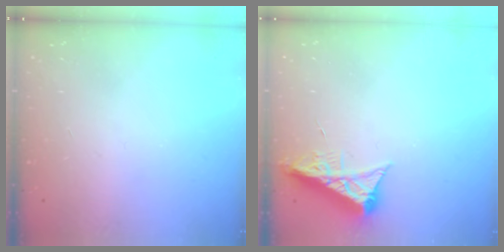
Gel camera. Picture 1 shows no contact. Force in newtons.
{"total": 7.7, "press": 7.6, "slide": 1.0}